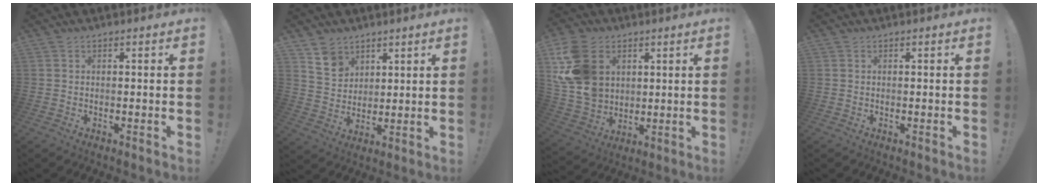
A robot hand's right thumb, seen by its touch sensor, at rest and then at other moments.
{"total": 8.5, "force": [5.6, 6.1, 2.0], "torque": [-0.030, -0.037, 0.111]}
{"total": 17.7, "force": [5.8, 13.3, 10.1], "torque": [-0.204, -0.017, 0.116]}
{"total": 0.0}